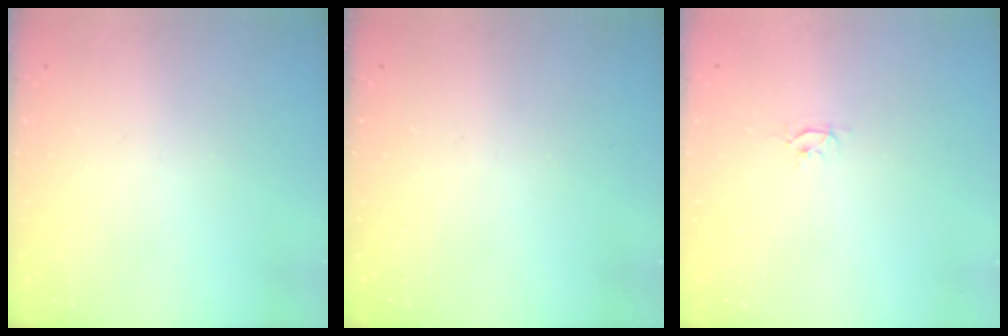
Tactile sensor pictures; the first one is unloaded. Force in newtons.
{"total": 0.0}
{"total": 2.6, "press": 2.6, "slide": 0.3}